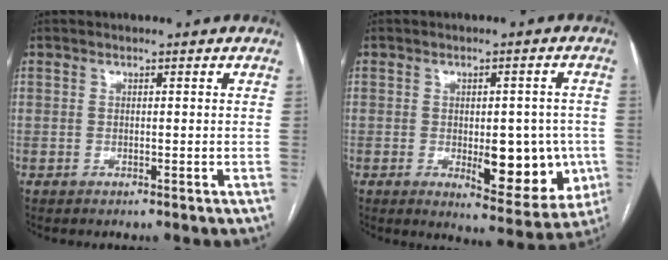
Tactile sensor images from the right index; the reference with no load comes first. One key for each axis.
{"total": 11.7, "fx": -2.3, "fy": 4.9, "fz": 10.4, "tx": -0.120, "ty": 0.000, "tz": -0.014}